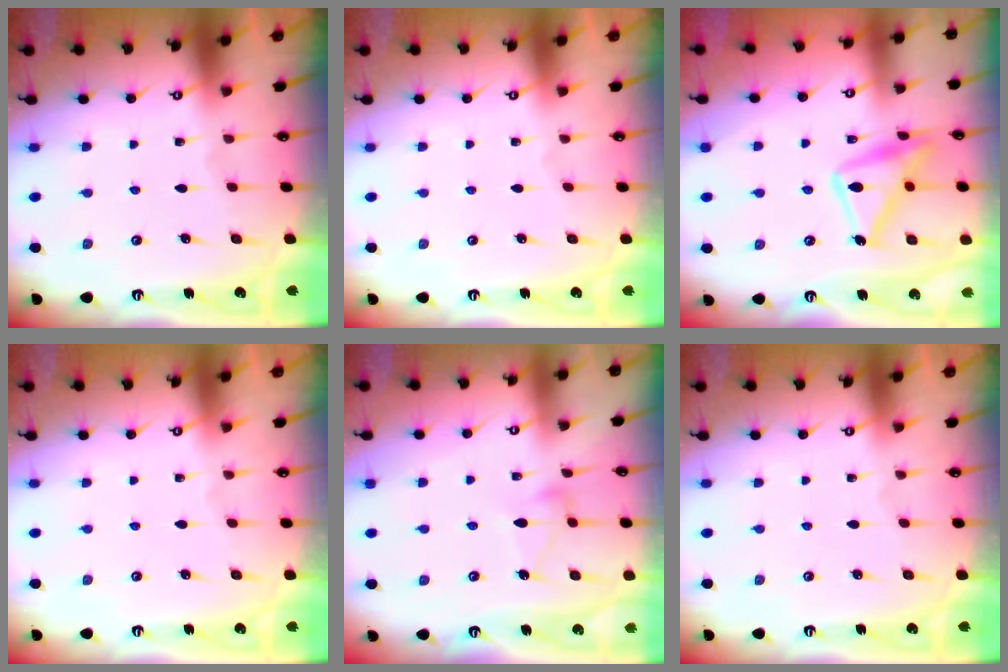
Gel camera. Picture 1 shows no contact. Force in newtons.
{"total": 0.0}
{"total": 16.2, "press": 16.1, "slide": 1.1}
{"total": 0.0}
{"total": 7.0, "press": 7.0, "slide": 0.3}
{"total": 0.0}